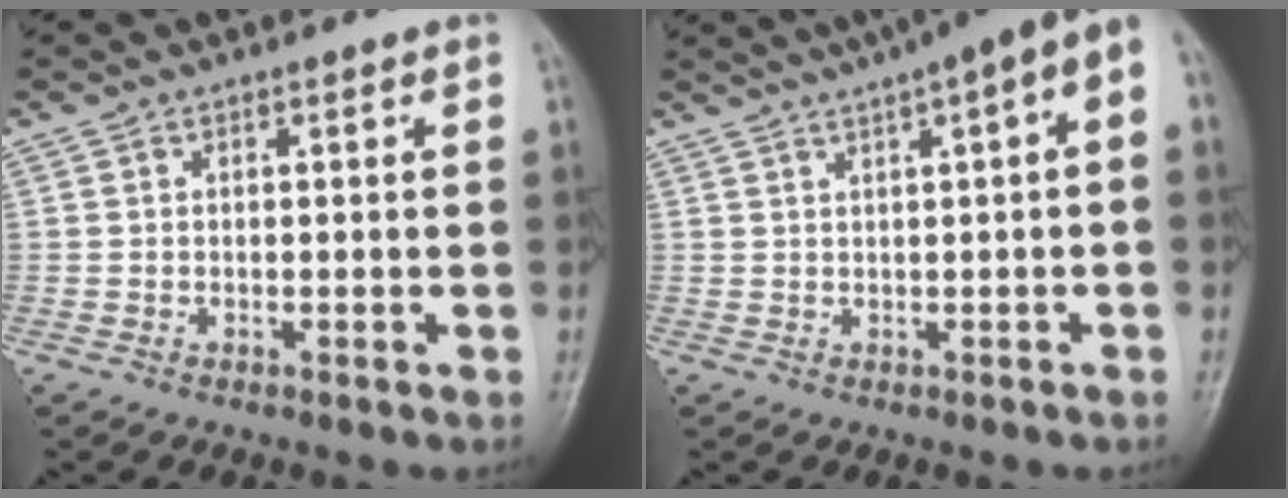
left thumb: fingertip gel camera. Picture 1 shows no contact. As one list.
[{"total": 10.3, "force": [4.1, 2.4, 9.1], "torque": [-0.124, 0.037, 0.048]}]